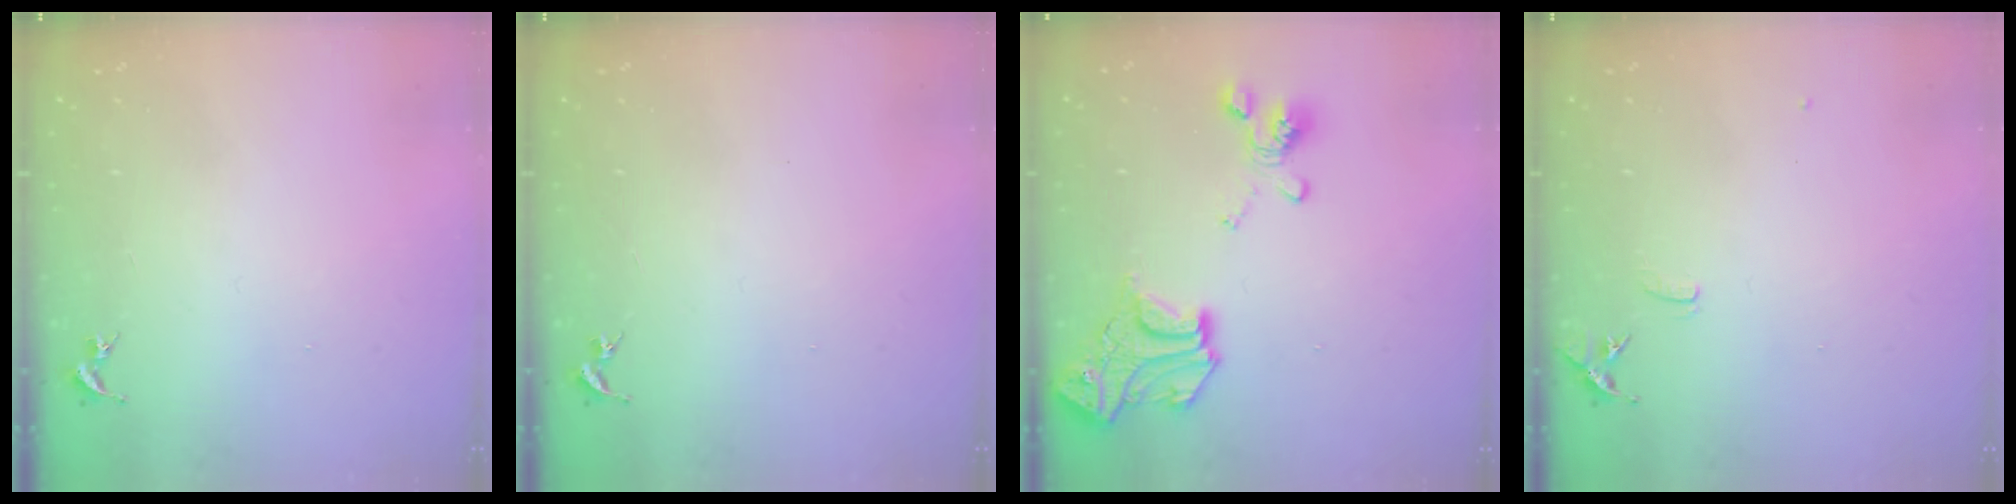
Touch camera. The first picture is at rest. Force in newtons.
{"total": 0.0}
{"total": 19.8, "press": 19.7, "slide": 1.5}
{"total": 7.1, "press": 7.0, "slide": 0.6}